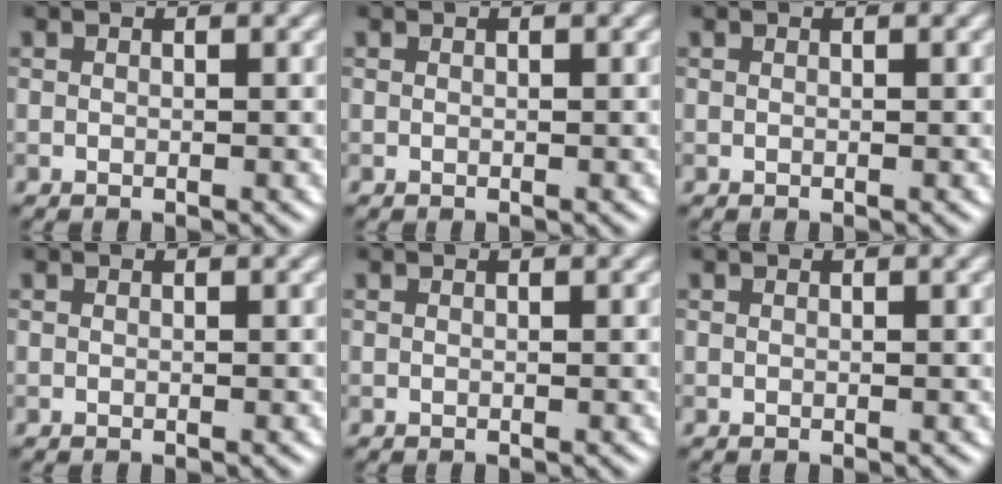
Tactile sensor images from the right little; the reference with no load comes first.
{"total": 0.0}
{"total": 0.0}
{"total": 0.0}
{"total": 0.0}
{"total": 0.0}